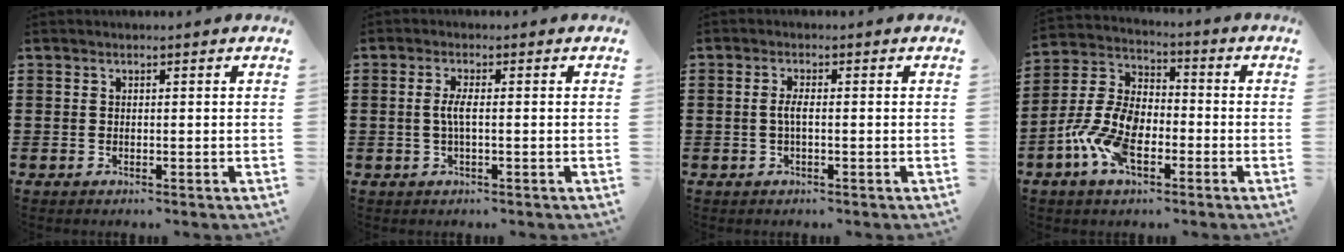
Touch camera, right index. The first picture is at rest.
{"total": 2.7, "force": [-0.3, 0.4, 2.6], "torque": [-0.057, -0.004, -0.009]}
{"total": 2.1, "force": [-0.3, 0.4, 2.0], "torque": [-0.046, -0.003, -0.009]}
{"total": 10.2, "force": [-4.1, 5.6, 7.5], "torque": [-0.197, -0.008, -0.083]}